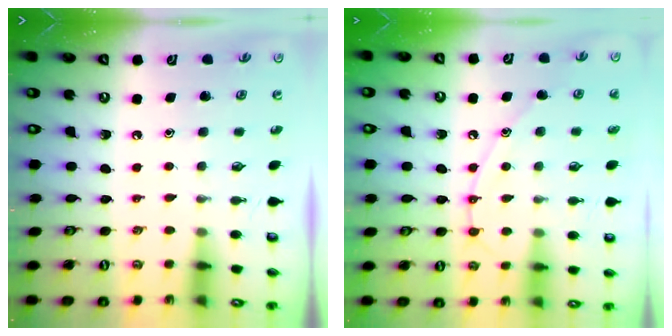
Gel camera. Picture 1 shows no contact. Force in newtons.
{"total": 10.4, "press": 10.4, "slide": 0.7}